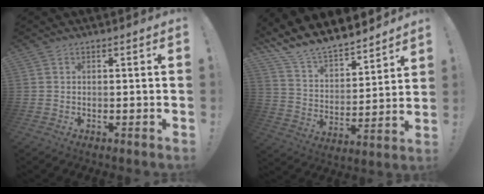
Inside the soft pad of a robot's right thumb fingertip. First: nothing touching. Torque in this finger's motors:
{"motor_torque": [-0.89, 1.27, 0.93, 0.94, 0.00]}